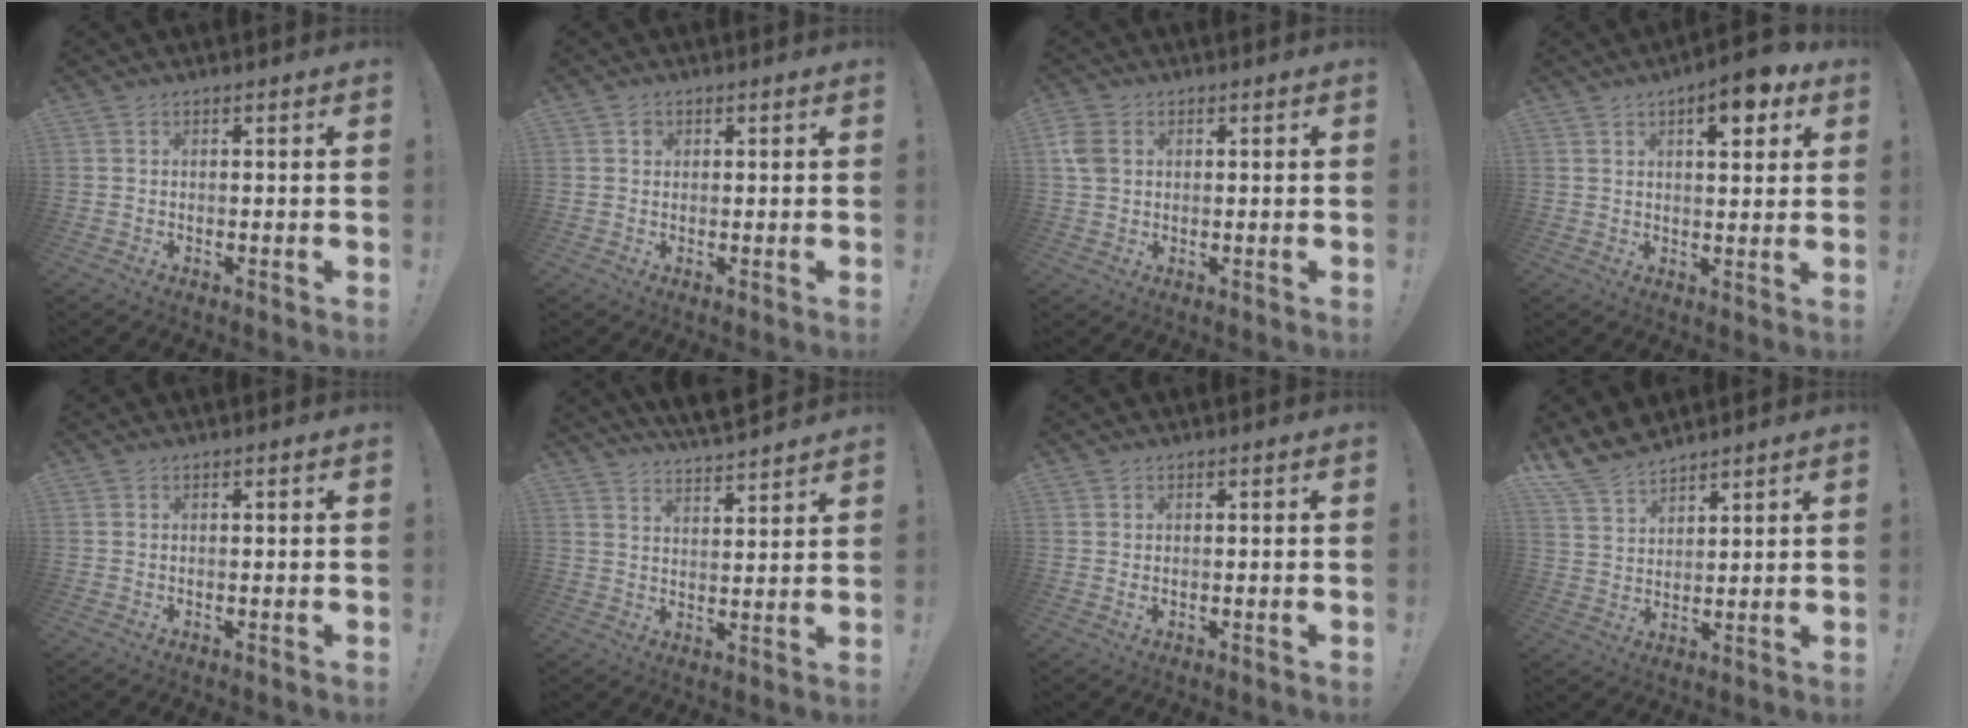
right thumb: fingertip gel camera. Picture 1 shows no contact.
{"total": 1.5, "force": [0.5, 1.4, 0.5], "torque": [-0.003, 0.001, 0.008]}
{"total": 5.7, "force": [1.5, 4.4, 3.2], "torque": [-0.062, 0.002, 0.030]}
{"total": 8.9, "force": [4.9, 3.2, 6.7], "torque": [-0.070, -0.025, 0.076]}
{"total": 0.0}
{"total": 6.5, "force": [6.1, 1.2, 1.8], "torque": [-0.034, -0.055, 0.109]}
{"total": 0.8, "force": [0.3, 0.6, 0.3], "torque": [0.001, -0.001, 0.003]}
{"total": 8.9, "force": [8.0, 3.3, 2.2], "torque": [-0.055, -0.052, 0.158]}